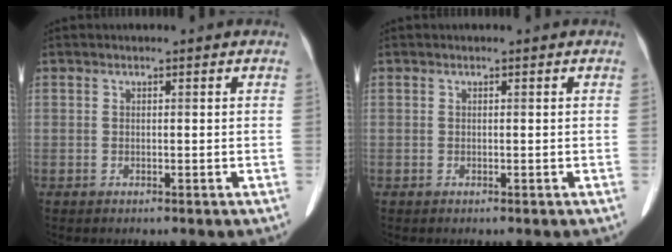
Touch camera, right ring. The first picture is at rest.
{"total": 0.0}